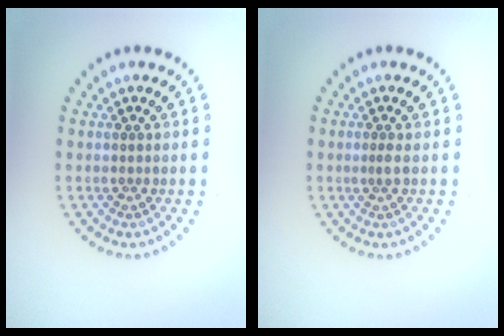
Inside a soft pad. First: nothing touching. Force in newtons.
{"total": 0.9, "press": 0.5, "slide": 0.7}